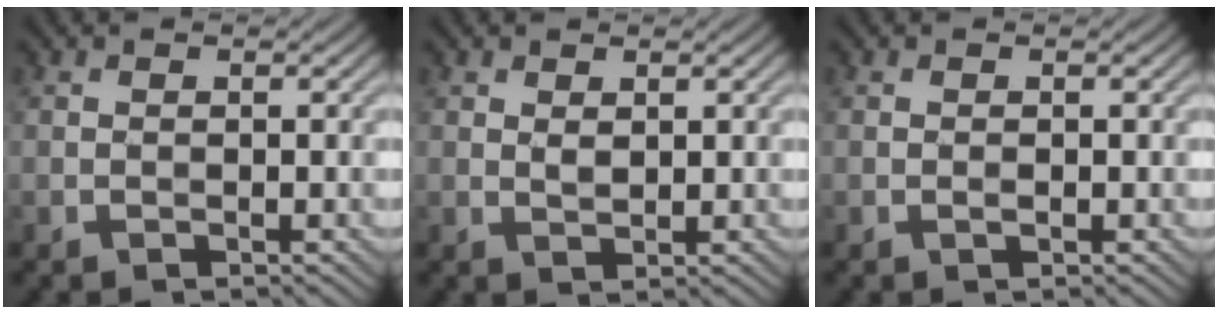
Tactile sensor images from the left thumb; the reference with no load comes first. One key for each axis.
{"total": 1.2, "fx": 0.6, "fy": 0.6, "fz": 0.8, "tx": -0.021, "ty": -0.003, "tz": 0.015}
{"total": 0.5, "fx": -0.2, "fy": 0.1, "fz": 0.5, "tx": -0.011, "ty": 0.000, "tz": -0.003}